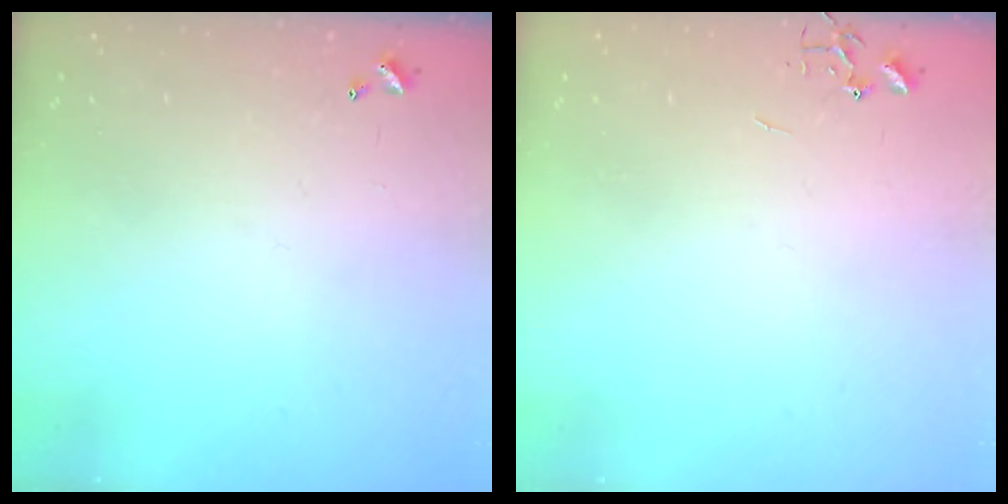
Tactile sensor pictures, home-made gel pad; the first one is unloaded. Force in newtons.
{"total": 0.0}